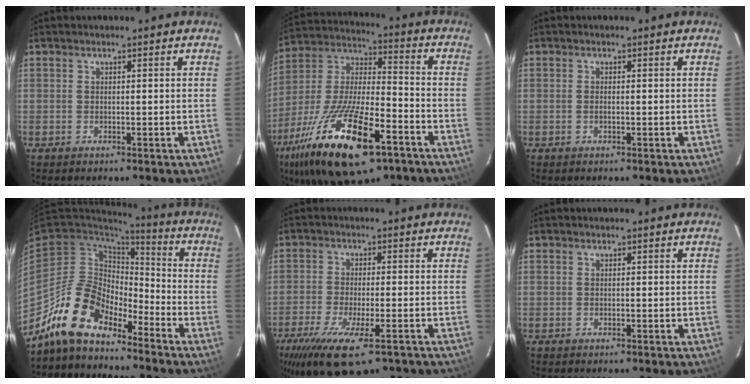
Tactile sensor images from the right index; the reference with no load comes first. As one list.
[{"total": 25.9, "force": [-14.0, 9.4, 19.6], "torque": [-0.381, -0.035, -0.241]}, {"total": 0.7, "force": [-0.2, 0.1, 0.7], "torque": [-0.015, -0.001, -0.004]}, {"total": 13.8, "force": [-11.3, 5.9, 5.4], "torque": [-0.110, 0.017, -0.216]}, {"total": 13.9, "force": [-9.0, 4.0, 9.8], "torque": [-0.209, -0.049, -0.154]}, {"total": 0.0}]